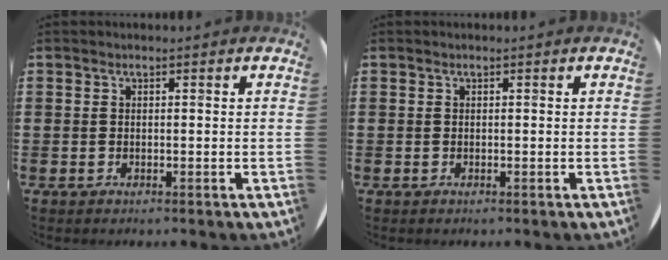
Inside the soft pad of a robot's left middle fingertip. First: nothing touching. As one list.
[{"total": 0.0}]